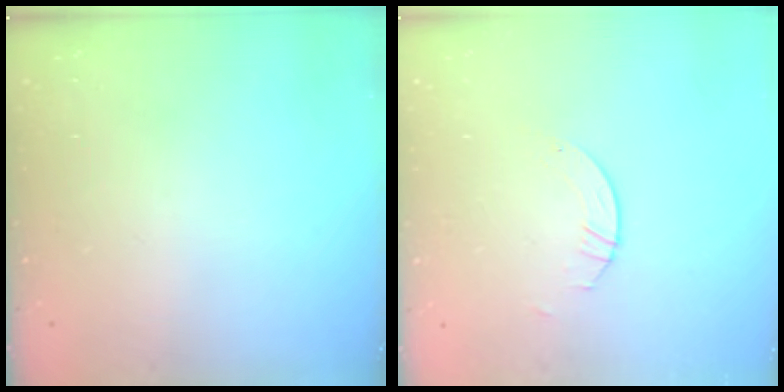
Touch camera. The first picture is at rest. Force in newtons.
{"total": 1.1, "press": 1.1, "slide": 0.1}